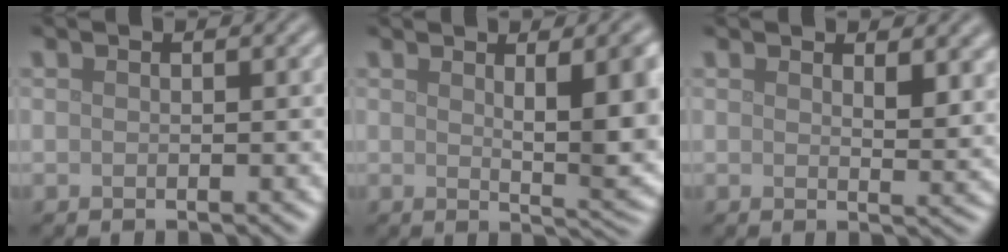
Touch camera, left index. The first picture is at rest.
{"total": 7.2, "force": [1.5, 2.1, 6.8], "torque": [-0.085, -0.006, 0.029]}
{"total": 2.5, "force": [1.4, 1.0, 1.8], "torque": [-0.026, -0.006, 0.025]}